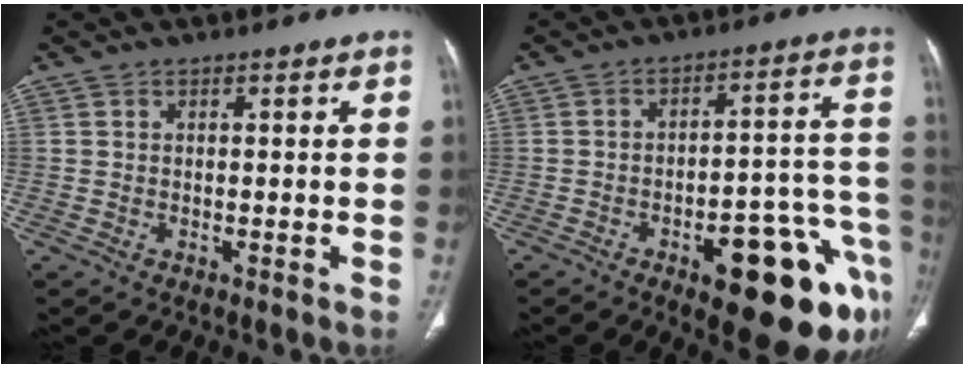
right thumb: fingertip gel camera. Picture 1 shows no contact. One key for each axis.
{"total": 20.1, "fx": -10.0, "fy": 6.9, "fz": 16.0, "tx": -0.131, "ty": 0.064, "tz": -0.122}